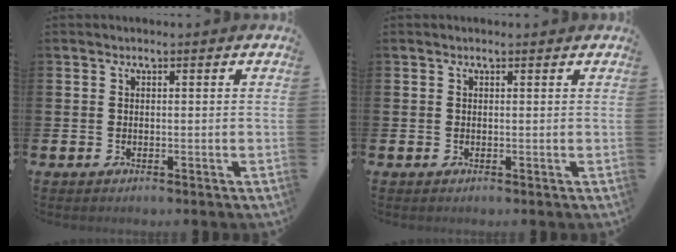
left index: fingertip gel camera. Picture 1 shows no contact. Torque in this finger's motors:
{"motor_torque": [0.71, -1.13, 0.04, -0.01]}